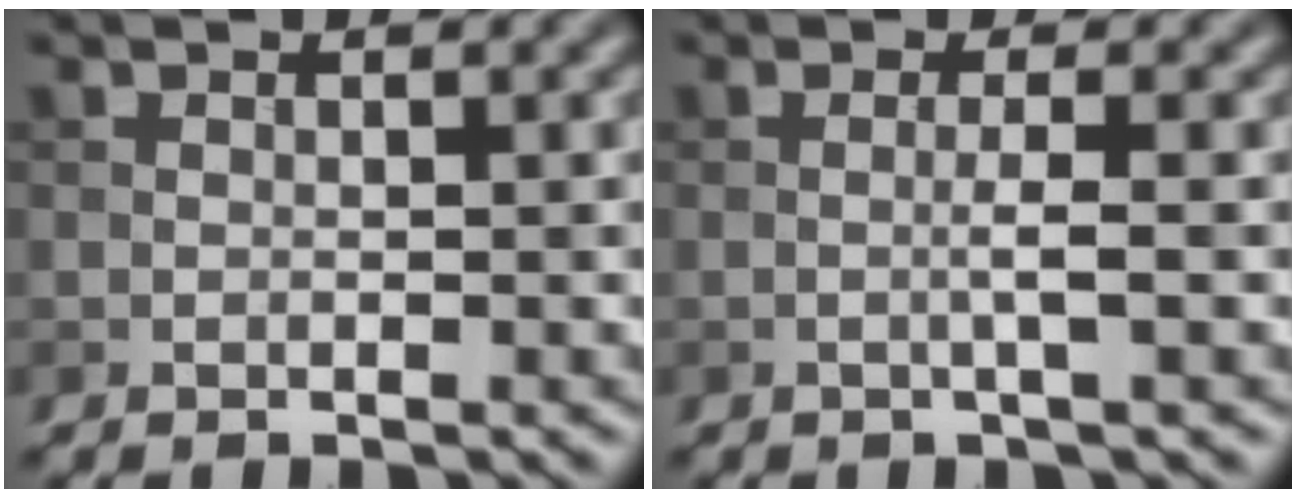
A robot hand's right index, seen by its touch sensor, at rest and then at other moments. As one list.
[{"total": 1.8, "force": [-0.1, 0.1, 1.8], "torque": [-0.033, 0.002, -0.008]}]